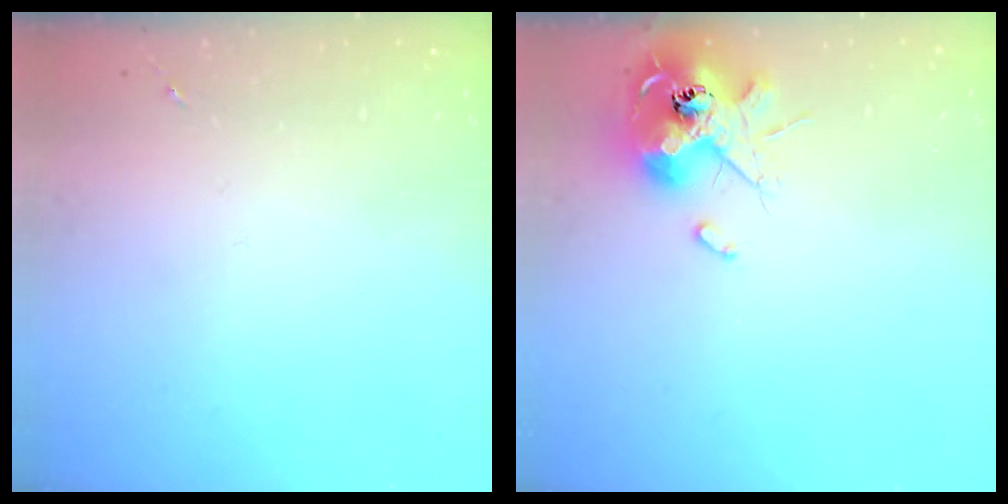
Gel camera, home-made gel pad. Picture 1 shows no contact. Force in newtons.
{"total": 13.1, "press": 13.0, "slide": 1.6}